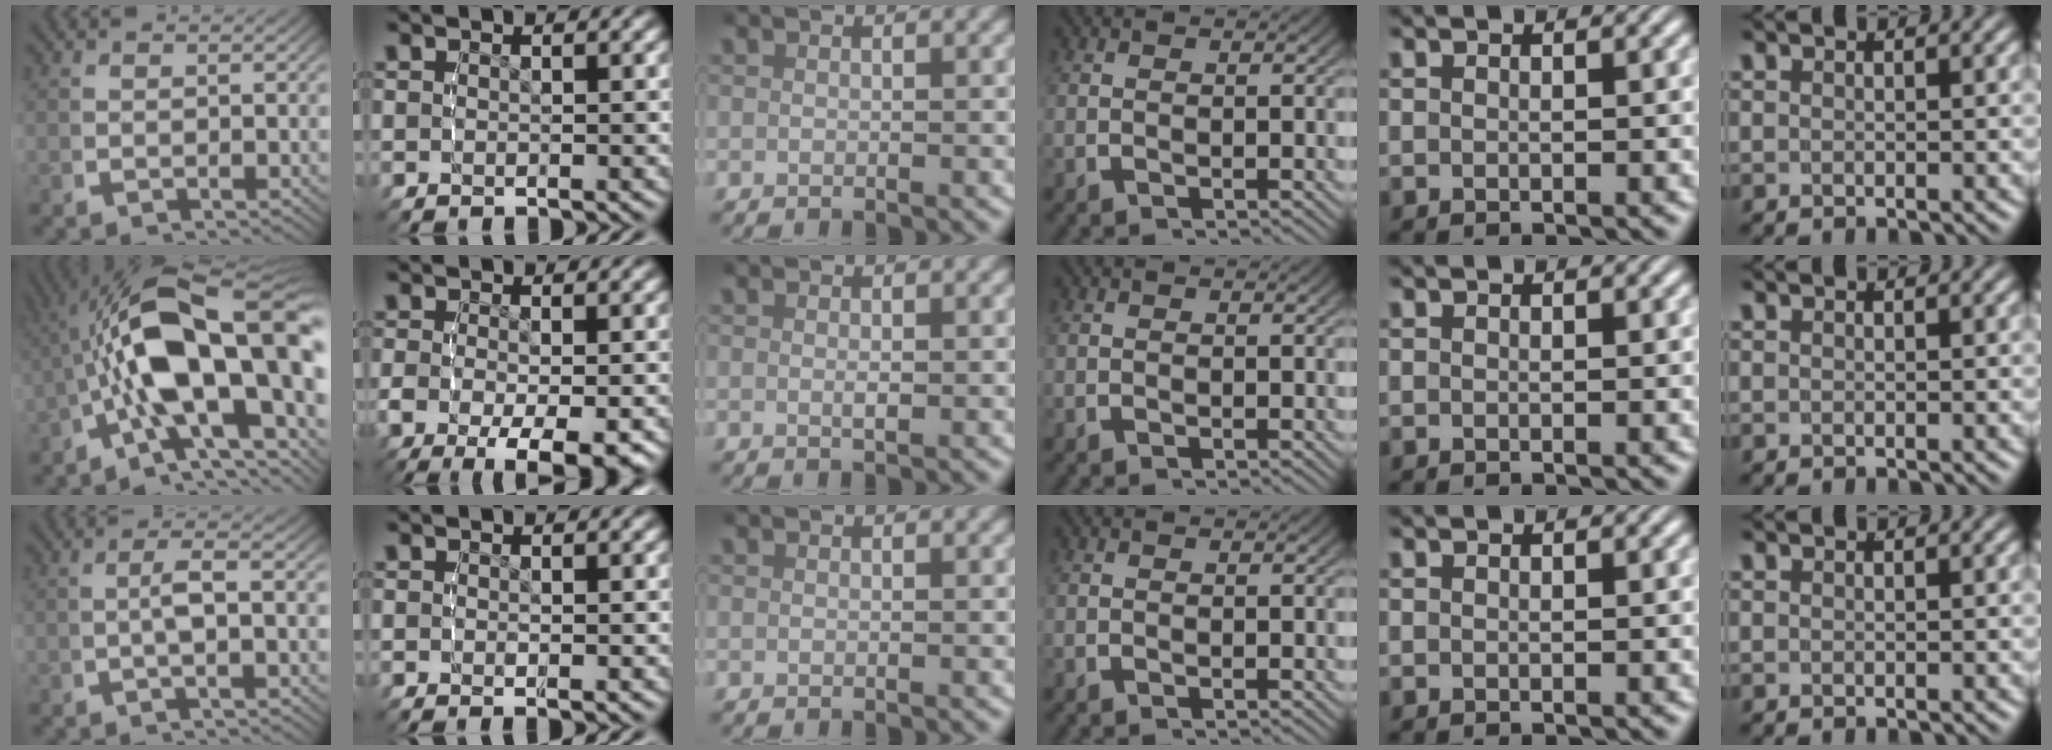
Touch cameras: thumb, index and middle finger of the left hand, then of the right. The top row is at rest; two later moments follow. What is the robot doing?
{"motion": "lift_and_place", "object": "button"}